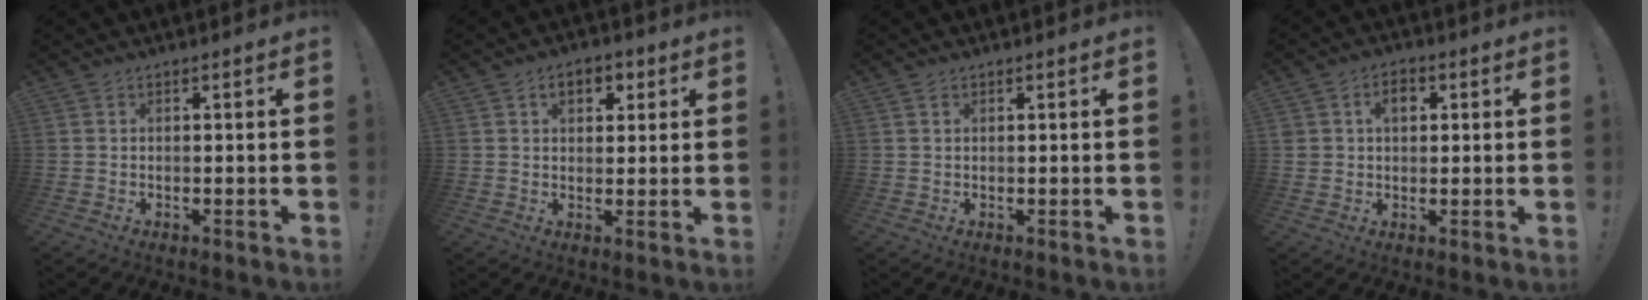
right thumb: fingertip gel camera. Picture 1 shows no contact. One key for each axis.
{"total": 6.1, "fx": 2.3, "fy": 4.0, "fz": 4.0, "tx": -0.054, "ty": 0.004, "tz": 0.038}
{"total": 0.6, "fx": 0.4, "fy": 0.4, "fz": 0.3, "tx": -0.007, "ty": 0.000, "tz": 0.008}
{"total": 5.3, "fx": 1.6, "fy": 4.2, "fz": 2.8, "tx": -0.049, "ty": 0.005, "tz": 0.028}